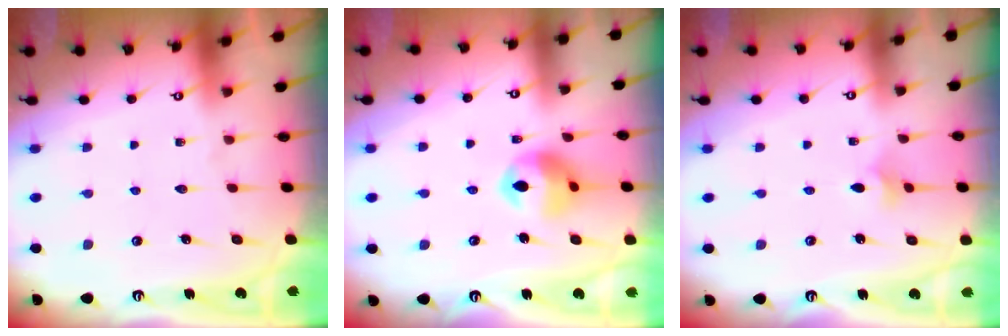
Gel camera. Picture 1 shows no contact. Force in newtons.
{"total": 11.6, "press": 11.5, "slide": 1.9}
{"total": 3.0, "press": 2.9, "slide": 0.8}